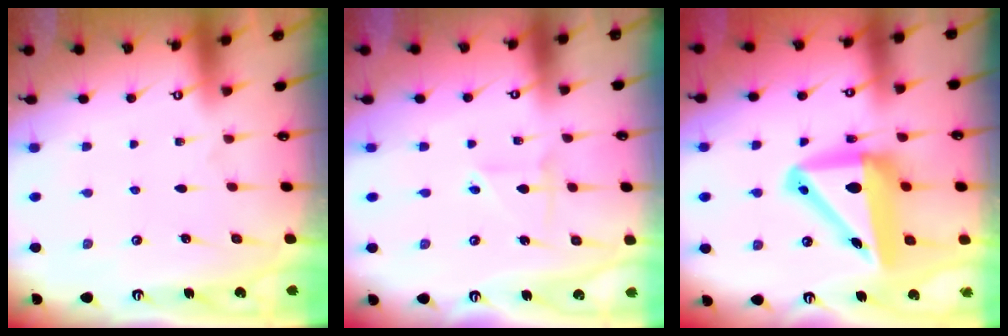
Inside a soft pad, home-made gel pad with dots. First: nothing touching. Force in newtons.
{"total": 2.5, "press": 2.3, "slide": 0.8}
{"total": 14.6, "press": 14.1, "slide": 3.5}